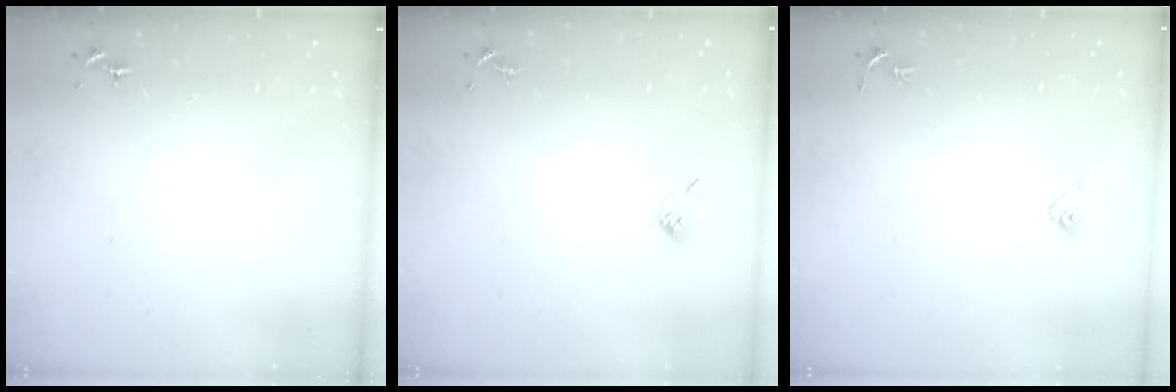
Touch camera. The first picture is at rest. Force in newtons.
{"total": 4.4, "press": 4.1, "slide": 1.6}
{"total": 4.1, "press": 3.9, "slide": 1.2}